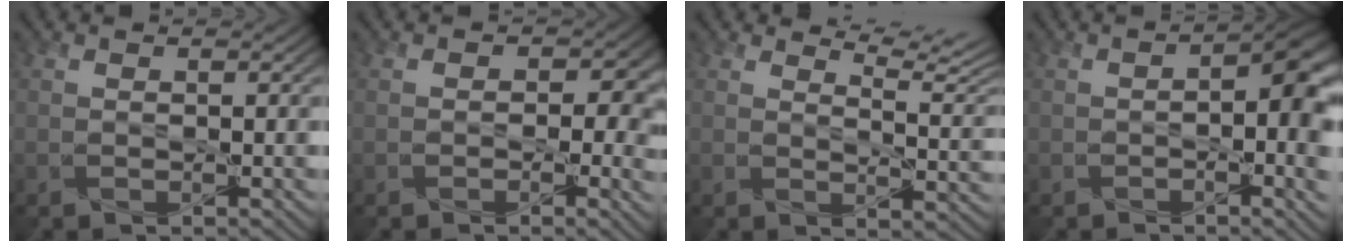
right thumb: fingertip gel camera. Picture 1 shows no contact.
{"total": 5.8, "force": [-0.2, 4.4, 3.7], "torque": [-0.016, -0.008, -0.005]}
{"total": 5.9, "force": [5.0, 1.2, 3.0], "torque": [-0.062, 0.003, 0.073]}
{"total": 7.5, "force": [-0.6, 3.3, 6.7], "torque": [-0.089, -0.006, -0.005]}